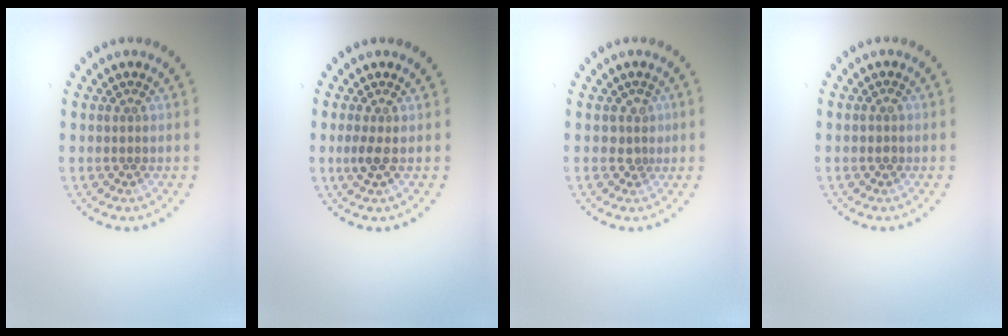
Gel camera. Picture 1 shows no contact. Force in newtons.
{"total": 1.1, "press": 1.0, "slide": 0.5}
{"total": 1.4, "press": 1.0, "slide": 0.9}
{"total": 0.7, "press": 0.7, "slide": 0.3}